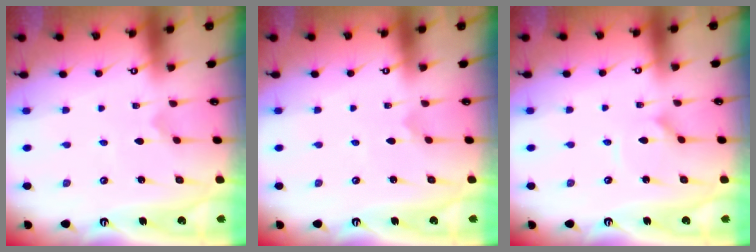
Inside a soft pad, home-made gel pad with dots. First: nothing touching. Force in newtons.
{"total": 0.0}
{"total": 1.3, "press": 1.2, "slide": 0.3}